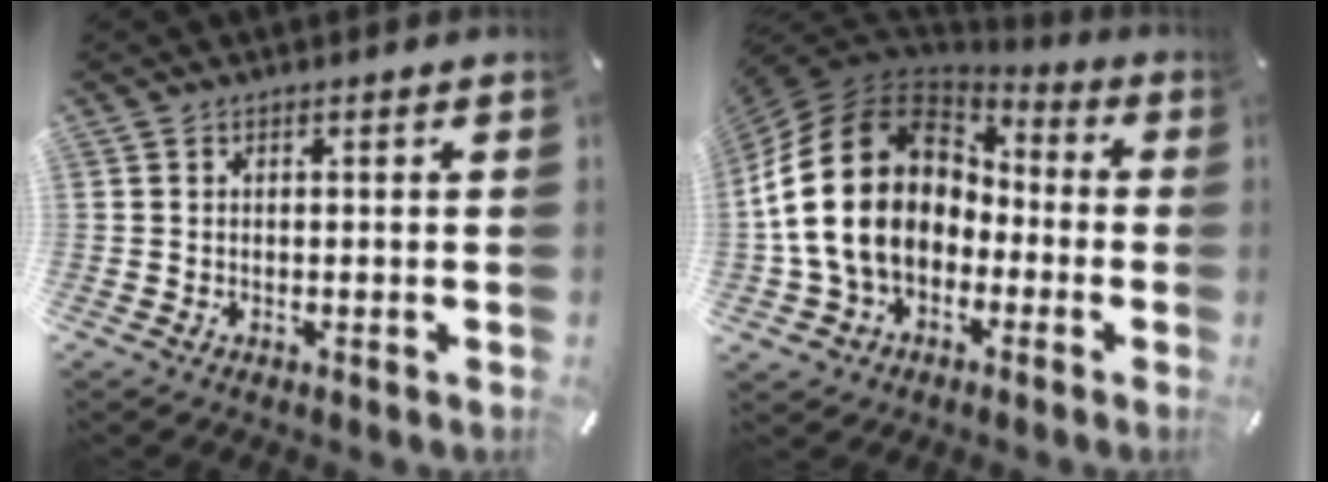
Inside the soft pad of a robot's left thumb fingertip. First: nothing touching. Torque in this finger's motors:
{"motor_torque": [1.09, 3.92, 1.90, -0.87, 1.05]}